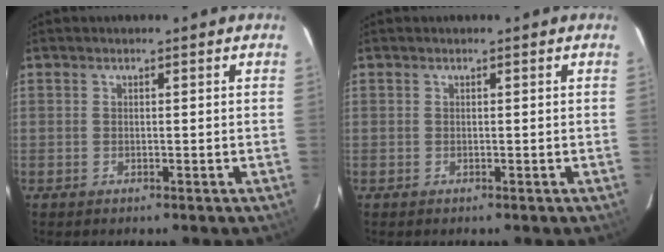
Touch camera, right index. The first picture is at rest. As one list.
[{"total": 0.0}]